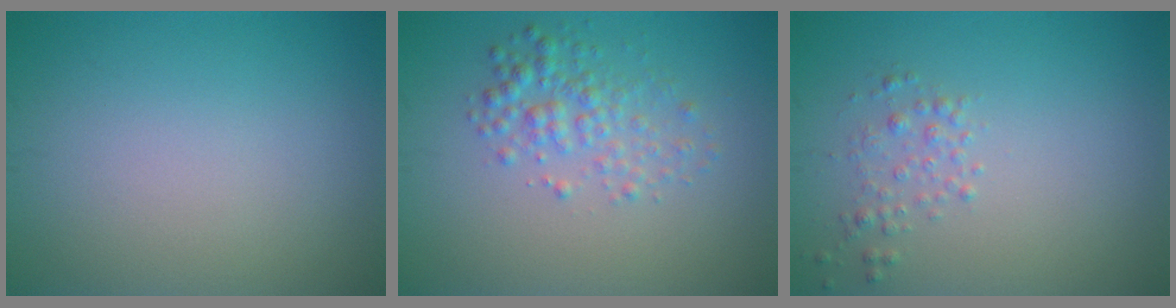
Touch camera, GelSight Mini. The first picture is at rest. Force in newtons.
{"total": 2.8, "press": 2.8, "slide": 0.0}
{"total": 1.4, "press": 1.4, "slide": 0.0}